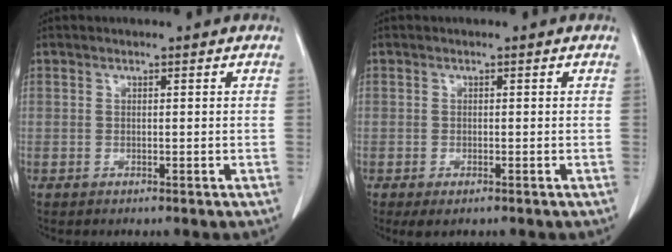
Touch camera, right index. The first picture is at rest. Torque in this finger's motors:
{"motor_torque": [0.35, -0.29, 0.03, 0.01]}